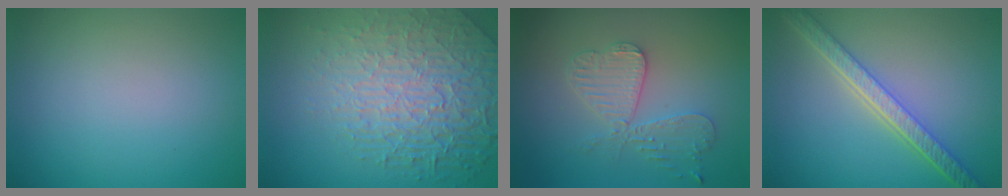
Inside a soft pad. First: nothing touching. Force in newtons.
{"total": 8.6, "press": 5.8, "slide": 6.3}
{"total": 4.0, "press": 3.7, "slide": 1.5}
{"total": 5.4, "press": 4.2, "slide": 3.5}